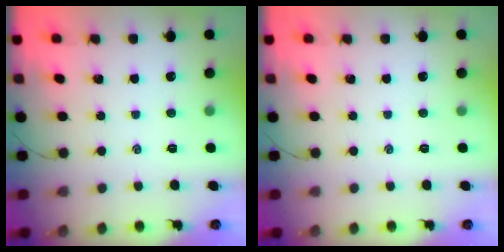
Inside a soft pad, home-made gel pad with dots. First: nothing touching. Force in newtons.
{"total": 0.0}